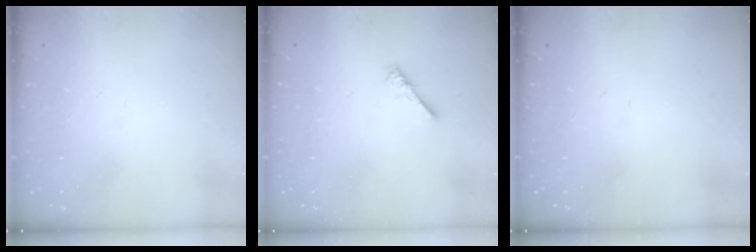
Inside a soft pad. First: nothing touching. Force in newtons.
{"total": 0.8, "press": 0.8, "slide": 0.3}
{"total": 0.0}